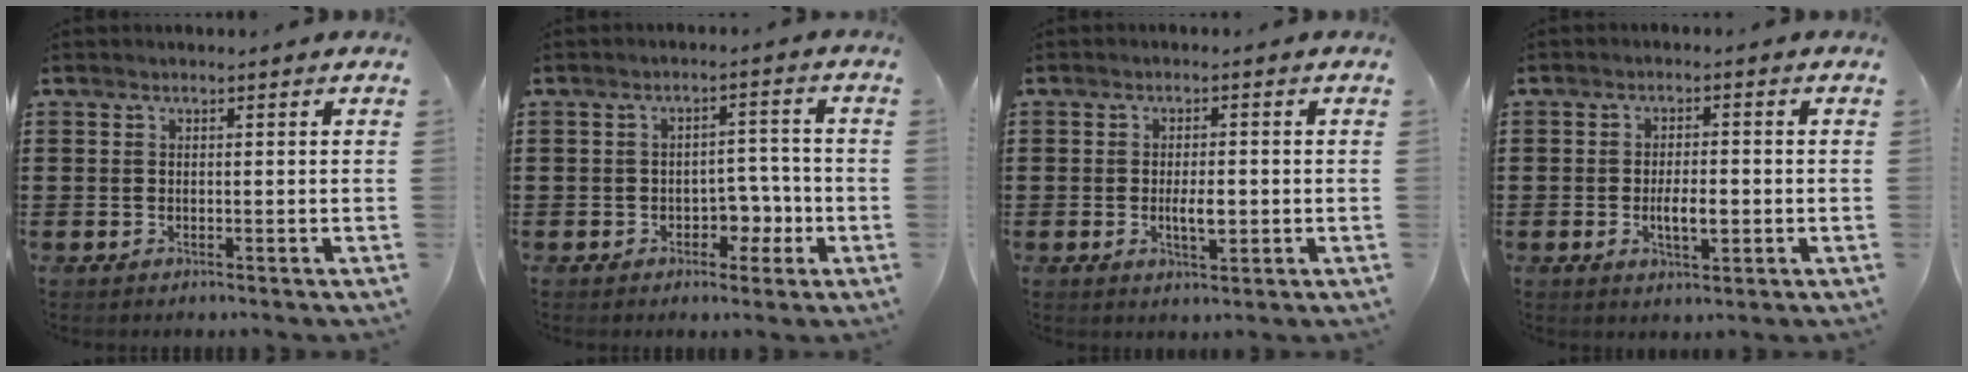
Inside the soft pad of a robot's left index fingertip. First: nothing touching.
{"total": 4.5, "force": [-1.8, 3.1, 2.7], "torque": [-0.038, 0.003, -0.040]}
{"total": 3.6, "force": [-0.4, 1.3, 3.4], "torque": [-0.053, -0.003, -0.009]}
{"total": 4.1, "force": [-0.7, 1.5, 3.7], "torque": [-0.058, -0.001, -0.015]}